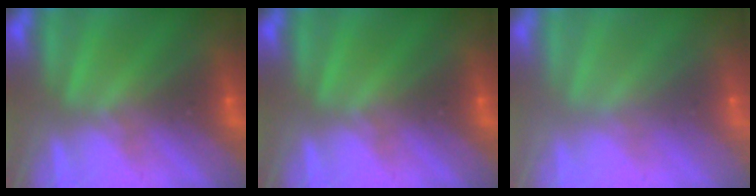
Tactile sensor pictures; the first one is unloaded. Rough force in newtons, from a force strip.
{"total": 0.0}
{"total": 9.5}